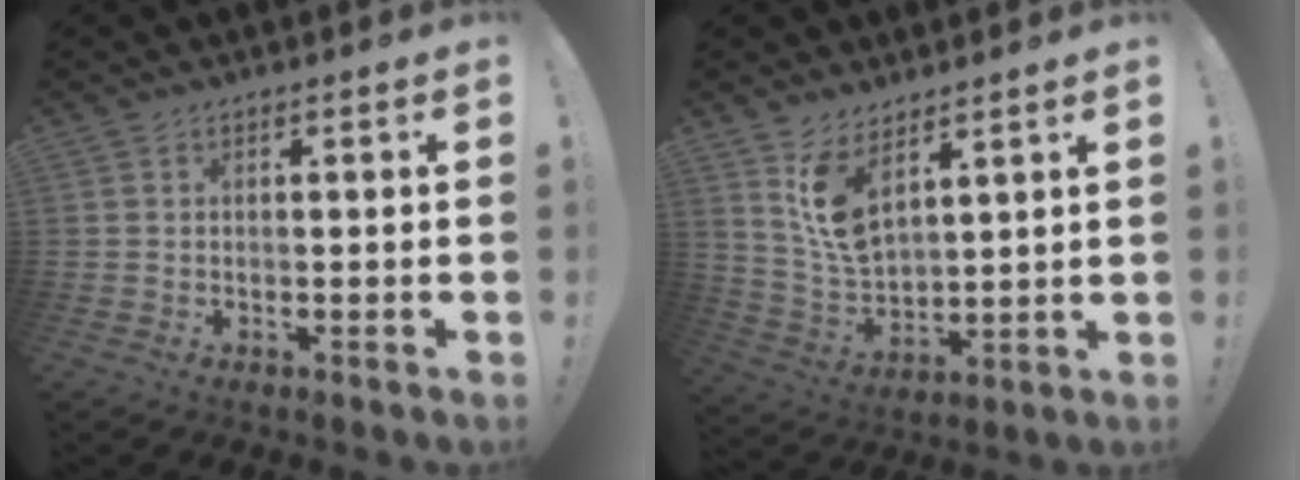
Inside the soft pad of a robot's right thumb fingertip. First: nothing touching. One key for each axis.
{"total": 10.3, "fx": 7.4, "fy": 4.5, "fz": 5.6, "tx": -0.113, "ty": -0.046, "tz": 0.144}